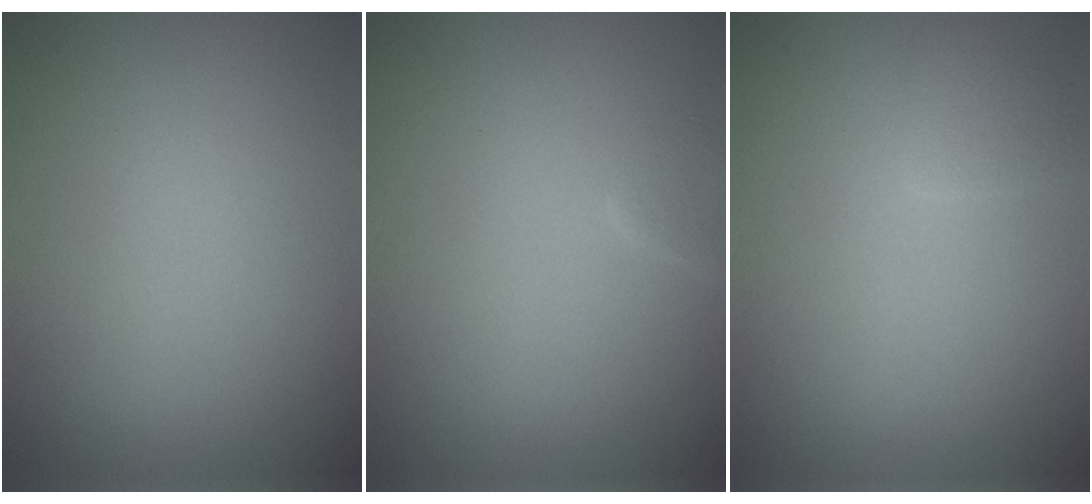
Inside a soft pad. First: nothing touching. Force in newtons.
{"total": 1.2, "press": 1.2, "slide": 0.1}
{"total": 1.3, "press": 1.3, "slide": 0.0}